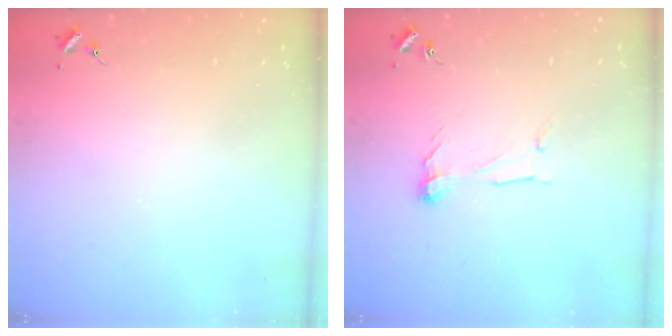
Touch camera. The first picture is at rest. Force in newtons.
{"total": 7.0, "press": 7.0, "slide": 0.3}